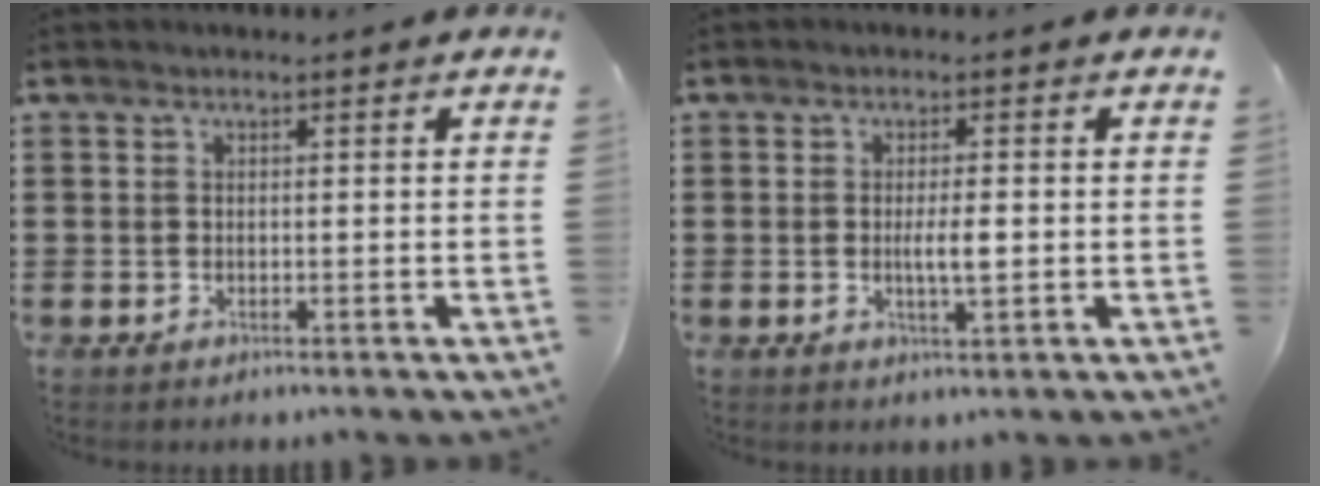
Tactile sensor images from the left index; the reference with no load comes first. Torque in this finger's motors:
{"motor_torque": [0.76, 0.20, 0.15, 0.06]}